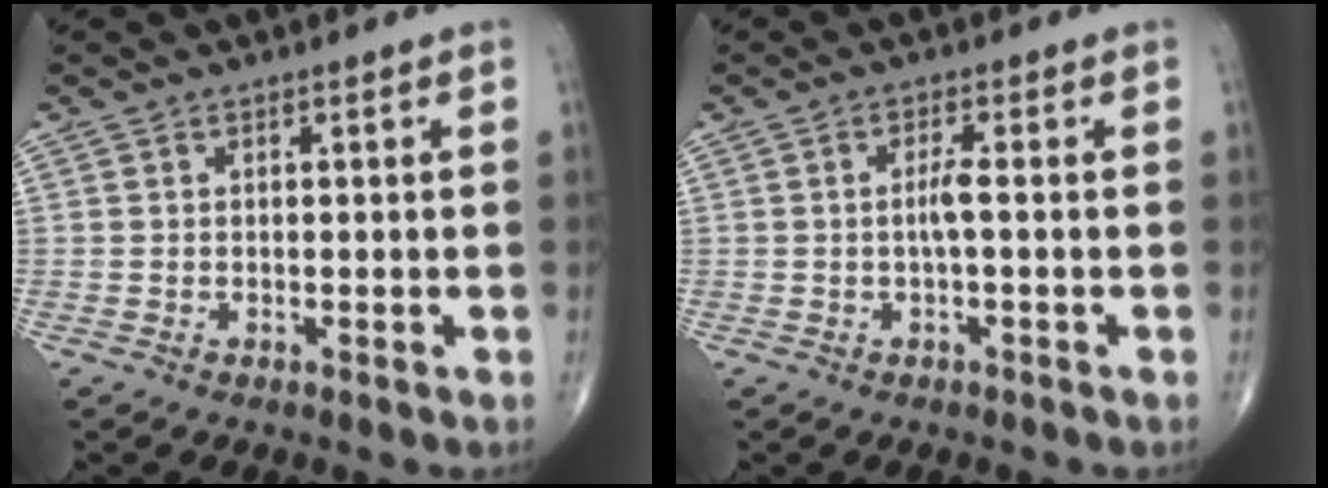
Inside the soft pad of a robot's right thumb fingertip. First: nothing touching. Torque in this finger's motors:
{"motor_torque": [0.29, 0.67, 0.11, 0.04, 0.09]}